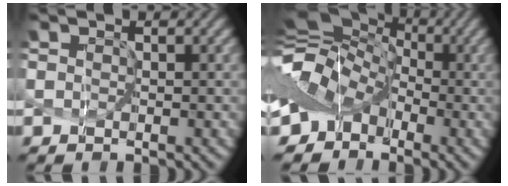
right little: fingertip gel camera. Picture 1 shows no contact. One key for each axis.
{"total": 6.0, "fx": -1.8, "fy": 5.1, "fz": 2.5, "tx": -0.057, "ty": 0.008, "tz": -0.050}